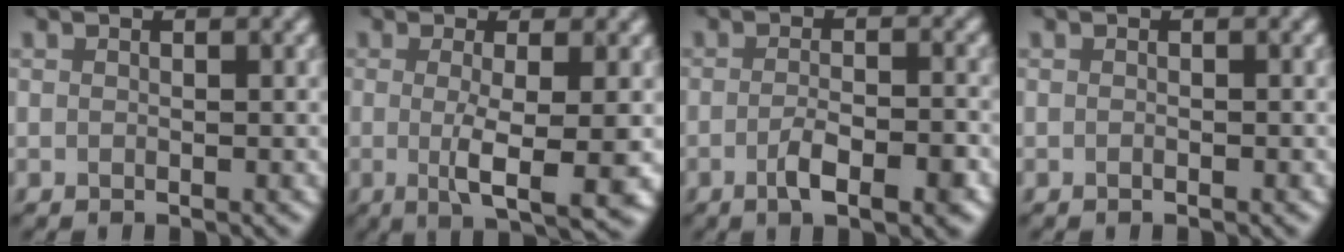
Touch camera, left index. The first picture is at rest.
{"total": 5.5, "force": [-0.8, 1.1, 5.3], "torque": [-0.088, -0.010, -0.012]}
{"total": 4.3, "force": [-1.9, 1.3, 3.6], "torque": [-0.067, -0.005, -0.031]}
{"total": 0.0}